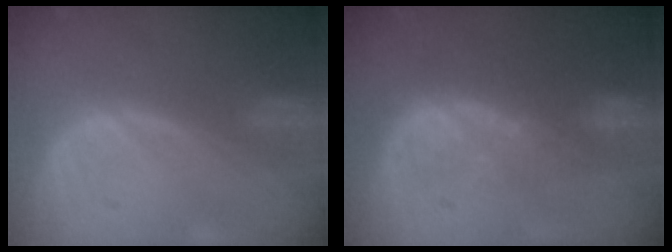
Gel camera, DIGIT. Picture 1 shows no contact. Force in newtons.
{"total": 8.1, "press": 7.2, "slide": 3.8}